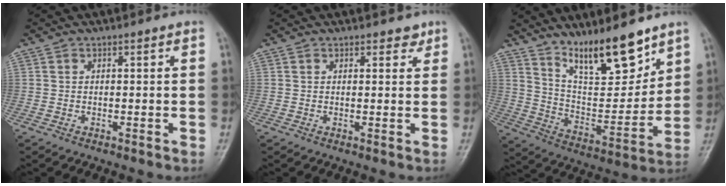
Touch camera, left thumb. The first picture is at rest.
{"total": 1.9, "force": [1.4, 1.1, 0.8], "torque": [0.005, -0.006, 0.013]}
{"total": 15.5, "force": [11.5, 4.4, 9.4], "torque": [-0.116, -0.081, 0.209]}